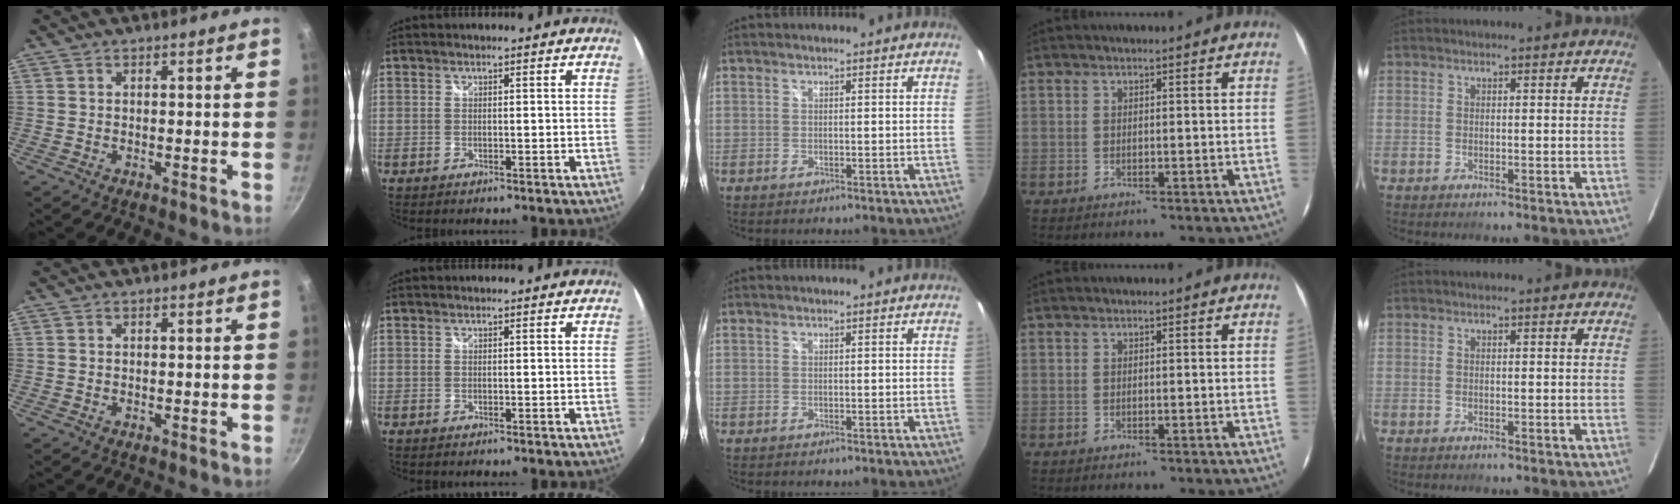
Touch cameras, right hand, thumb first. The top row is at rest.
{}